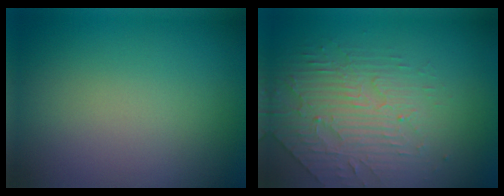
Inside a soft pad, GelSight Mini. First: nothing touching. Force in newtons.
{"total": 4.7, "press": 3.3, "slide": 3.3}